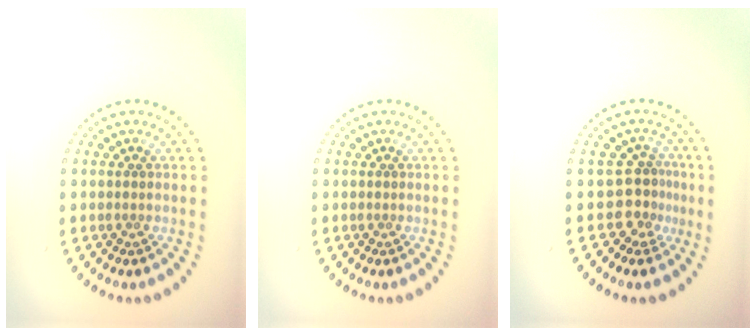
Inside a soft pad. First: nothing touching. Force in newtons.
{"total": 0.0}
{"total": 2.8, "press": 1.9, "slide": 2.1}